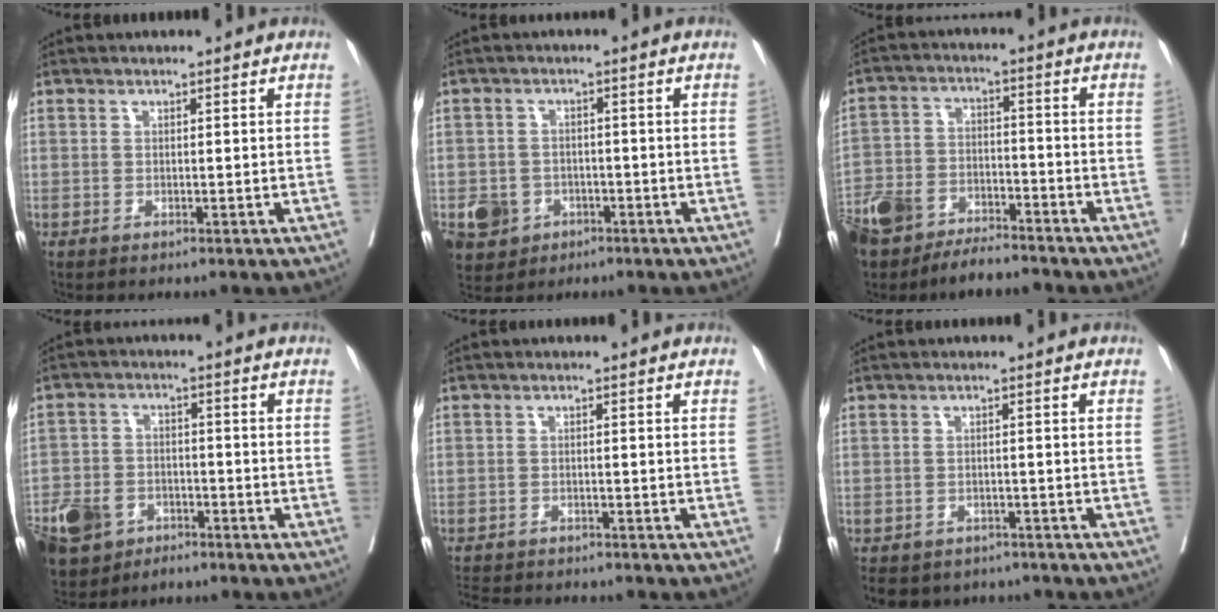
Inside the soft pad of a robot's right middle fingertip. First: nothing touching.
{"total": 5.9, "force": [-2.5, 5.1, 1.4], "torque": [-0.027, 0.006, -0.035]}
{"total": 12.6, "force": [-9.9, 5.6, 5.5], "torque": [-0.112, 0.006, -0.175]}
{"total": 11.0, "force": [-6.6, 7.3, 4.8], "torque": [-0.115, 0.002, -0.113]}
{"total": 8.2, "force": [-7.6, 1.8, 2.6], "torque": [-0.041, -0.008, -0.110]}
{"total": 8.5, "force": [-7.3, 4.1, 1.4], "torque": [-0.018, 0.002, -0.090]}